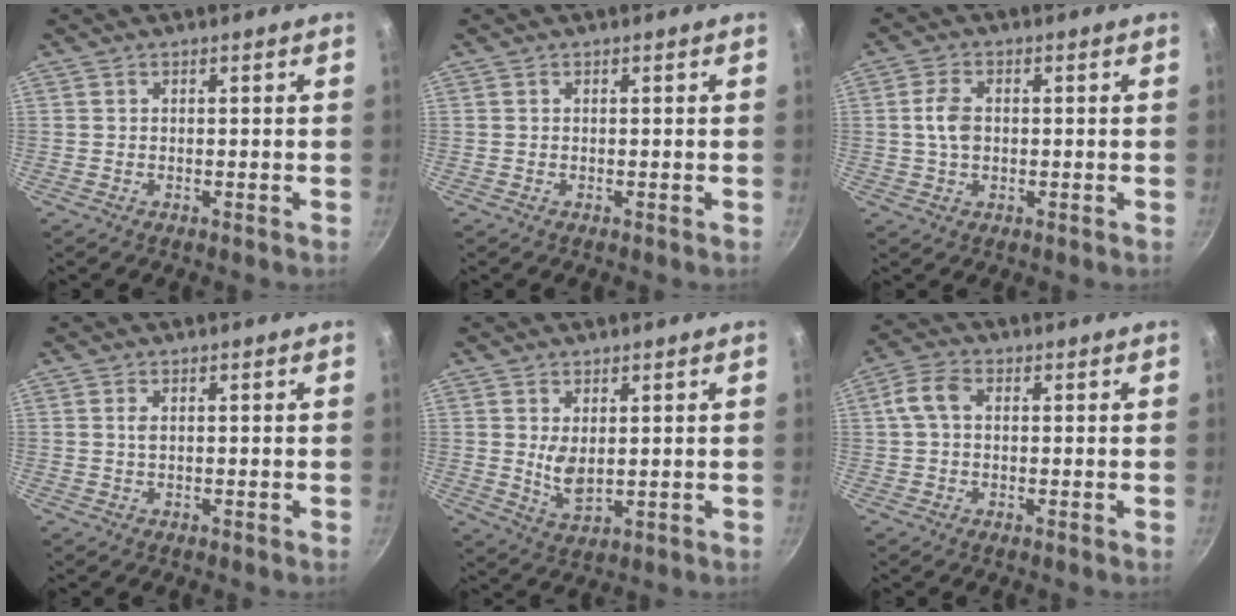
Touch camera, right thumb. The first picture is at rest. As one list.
[{"total": 0.0}, {"total": 4.8, "force": [0.1, 3.2, 3.6], "torque": [-0.063, 0.006, -0.002]}, {"total": 0.9, "force": [0.1, 0.4, 0.8], "torque": [-0.014, -0.001, 0.002]}, {"total": 5.2, "force": [1.0, 2.7, 4.3], "torque": [-0.071, -0.021, 0.025]}, {"total": 5.0, "force": [0.7, 3.1, 3.8], "torque": [-0.083, 0.017, 0.007]}]